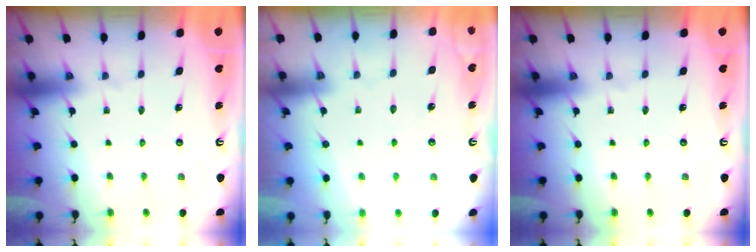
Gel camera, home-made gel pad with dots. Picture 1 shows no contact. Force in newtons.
{"total": 2.2, "press": 2.2, "slide": 0.3}
{"total": 0.0}